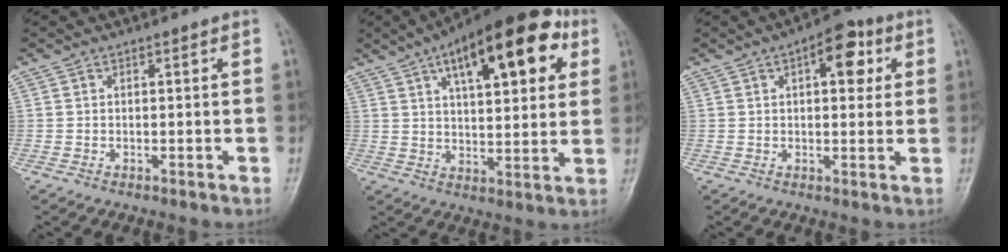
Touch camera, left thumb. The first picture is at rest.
{"total": 21.3, "force": [9.1, 8.8, 17.2], "torque": [-0.227, -0.001, 0.134]}
{"total": 8.0, "force": [2.8, 4.0, 6.3], "torque": [-0.057, 0.004, 0.030]}